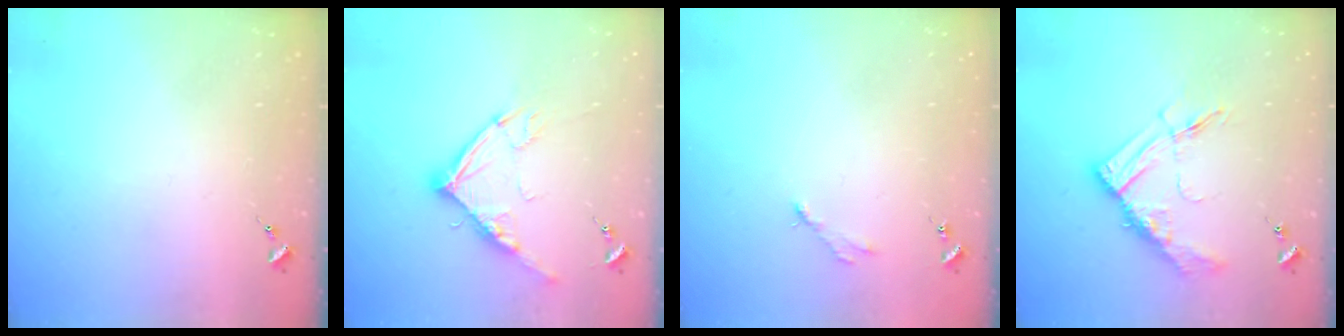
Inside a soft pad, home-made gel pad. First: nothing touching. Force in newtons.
{"total": 12.9, "press": 12.8, "slide": 1.3}
{"total": 2.8, "press": 2.8, "slide": 0.4}
{"total": 12.4, "press": 12.4, "slide": 0.9}